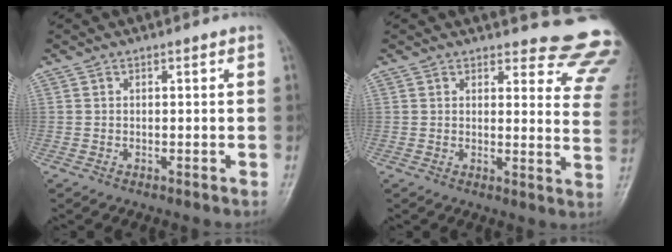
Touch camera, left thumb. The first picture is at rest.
{"total": 14.7, "force": [14.2, 3.1, 2.5], "torque": [0.026, -0.139, 0.128]}